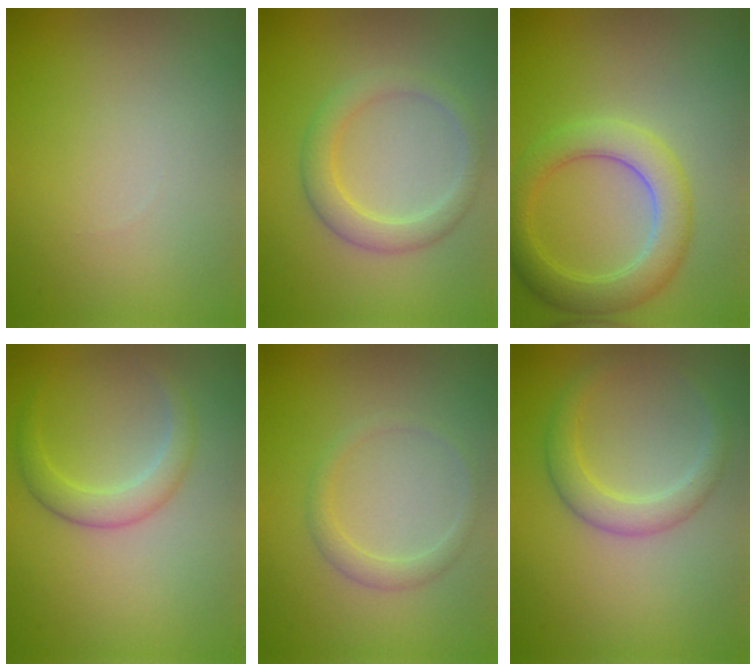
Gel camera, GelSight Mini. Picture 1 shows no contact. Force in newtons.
{"total": 2.9, "press": 2.9, "slide": 0.1}
{"total": 4.7, "press": 4.7, "slide": 0.2}
{"total": 2.5, "press": 2.5, "slide": 0.1}
{"total": 1.6, "press": 1.6, "slide": 0.0}
{"total": 2.8, "press": 2.8, "slide": 0.1}